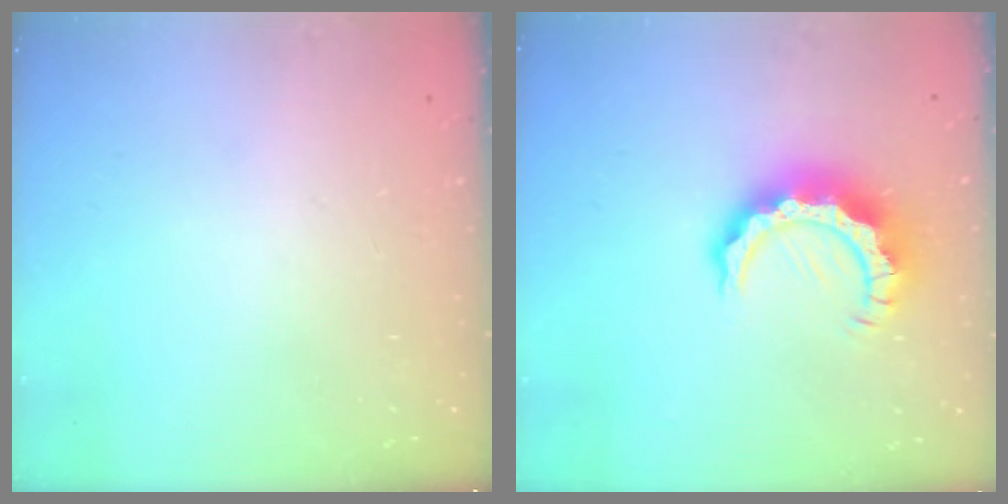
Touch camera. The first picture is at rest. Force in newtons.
{"total": 10.8, "press": 10.8, "slide": 1.1}